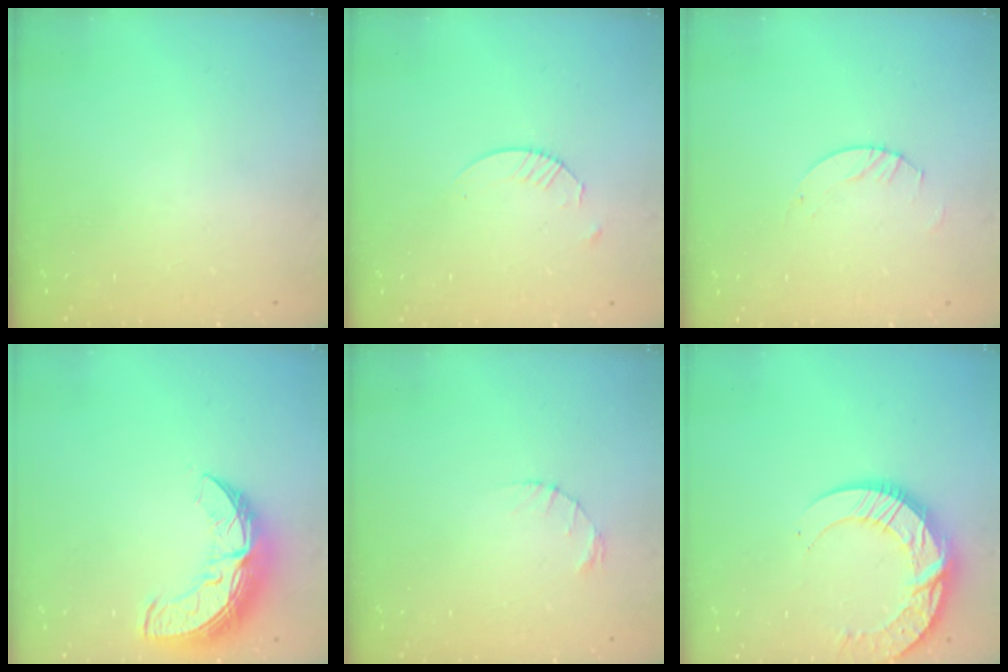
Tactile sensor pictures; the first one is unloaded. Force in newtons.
{"total": 2.4, "press": 2.4, "slide": 0.3}
{"total": 2.0, "press": 2.0, "slide": 0.2}
{"total": 11.3, "press": 11.3, "slide": 0.8}
{"total": 1.2, "press": 1.1, "slide": 0.2}
{"total": 14.6, "press": 14.6, "slide": 1.2}